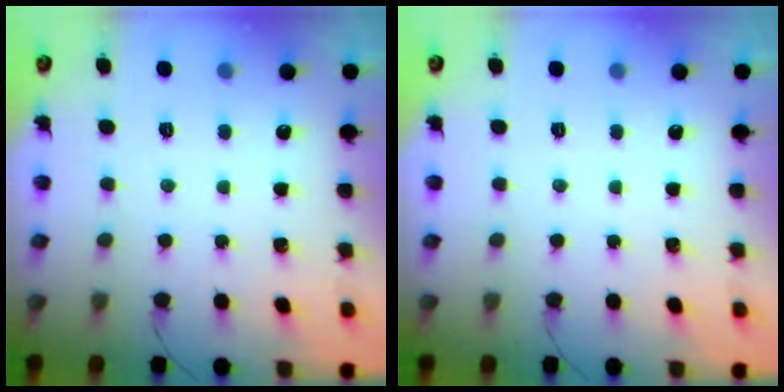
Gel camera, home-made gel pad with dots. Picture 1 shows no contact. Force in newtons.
{"total": 0.0}